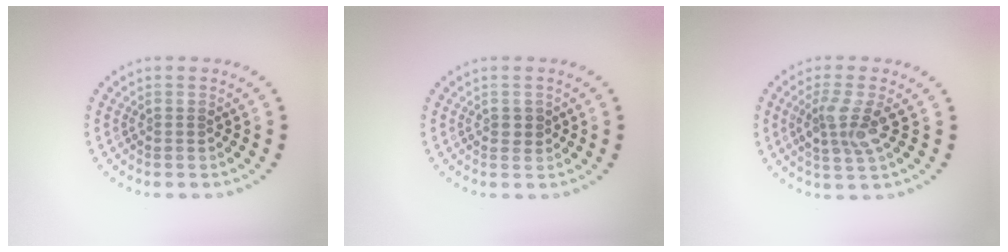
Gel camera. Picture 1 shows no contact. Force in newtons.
{"total": 0.9, "press": 0.9, "slide": 0.1}
{"total": 2.9, "press": 2.6, "slide": 1.3}